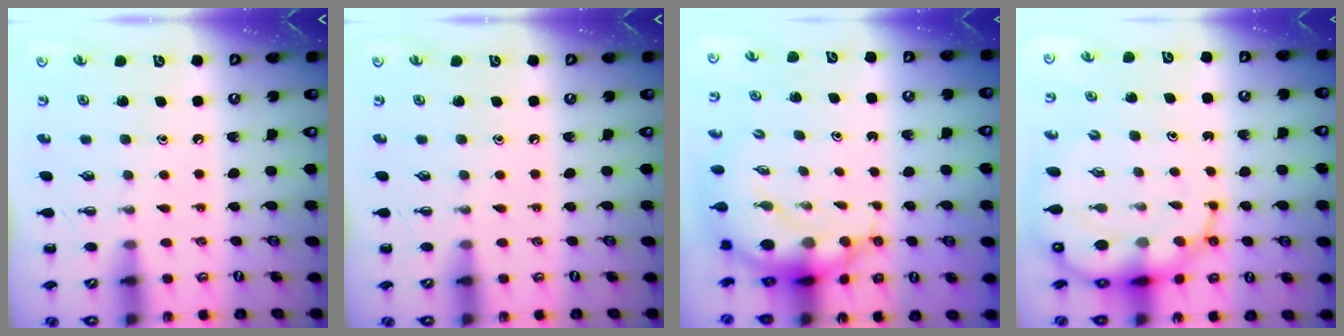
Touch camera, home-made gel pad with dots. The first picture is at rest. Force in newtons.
{"total": 0.0}
{"total": 7.4, "press": 7.2, "slide": 1.7}
{"total": 12.6, "press": 12.0, "slide": 3.6}